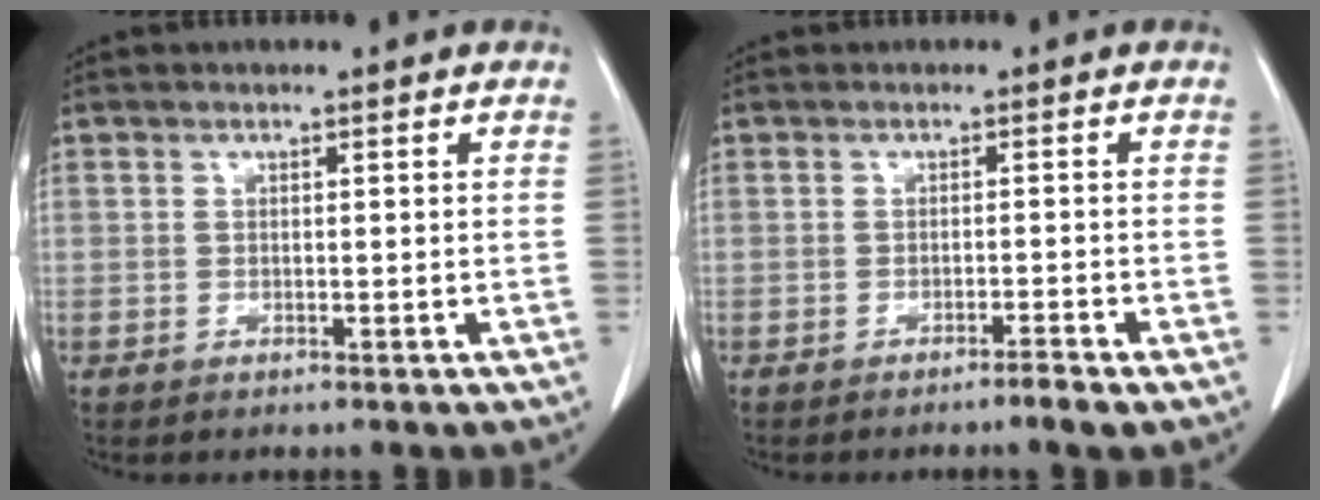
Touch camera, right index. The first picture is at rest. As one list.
[{"total": 1.6, "force": [-1.3, -0.3, 0.9], "torque": [-0.012, 0.000, -0.021]}]